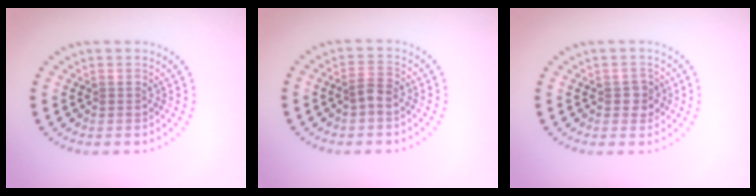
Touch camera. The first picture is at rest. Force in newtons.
{"total": 1.6, "press": 1.4, "slide": 0.8}
{"total": 1.6, "press": 1.5, "slide": 0.5}